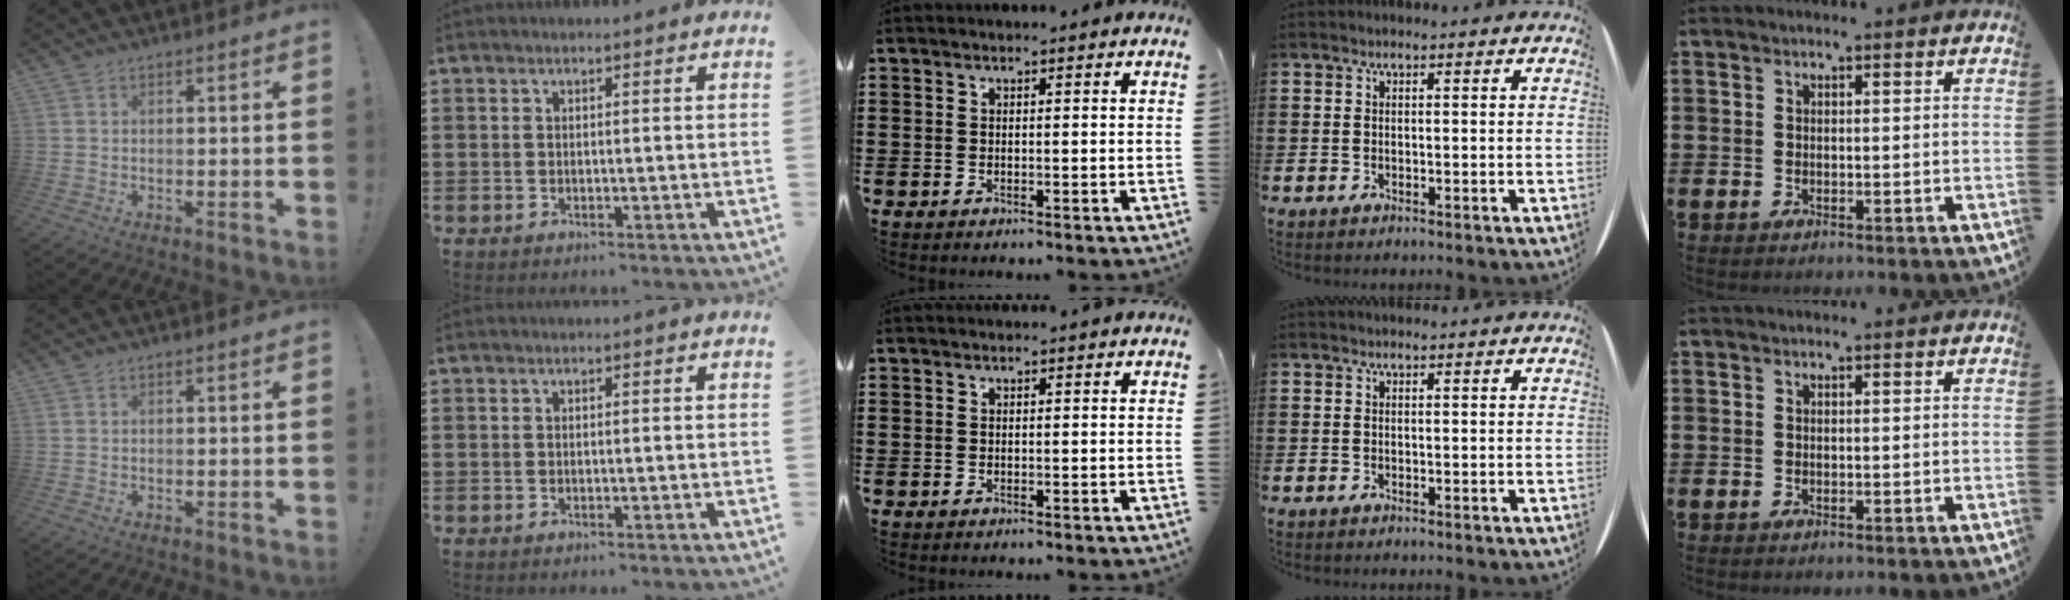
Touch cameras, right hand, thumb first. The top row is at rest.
{}